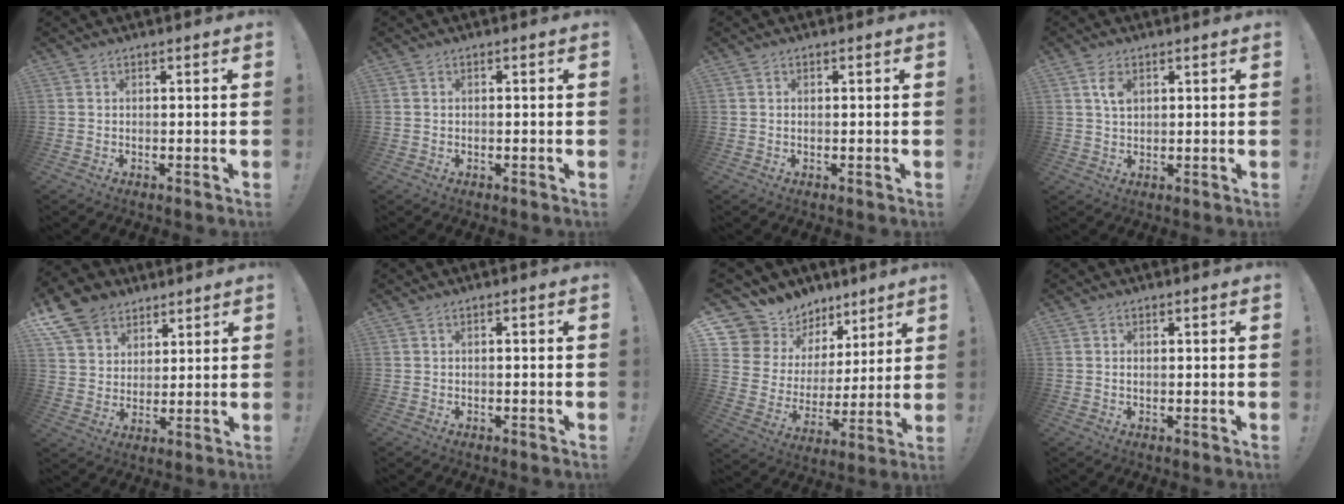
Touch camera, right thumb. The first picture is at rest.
{"total": 0.8, "force": [-0.6, 0.0, 0.5], "torque": [-0.009, 0.000, -0.011]}
{"total": 0.6, "force": [-0.2, 0.1, 0.5], "torque": [-0.012, 0.001, -0.004]}
{"total": 4.7, "force": [2.0, 2.8, 3.3], "torque": [-0.057, -0.001, 0.035]}
{"total": 11.6, "force": [7.5, 8.3, 3.1], "torque": [-0.046, -0.053, 0.149]}
{"total": 1.1, "force": [-0.8, -0.2, 0.6], "torque": [-0.012, 0.000, -0.015]}
{"total": 11.2, "force": [8.8, 6.8, 1.1], "torque": [-0.039, -0.084, 0.174]}
{"total": 1.0, "force": [0.0, 0.4, 0.9], "torque": [-0.020, 0.003, -0.001]}